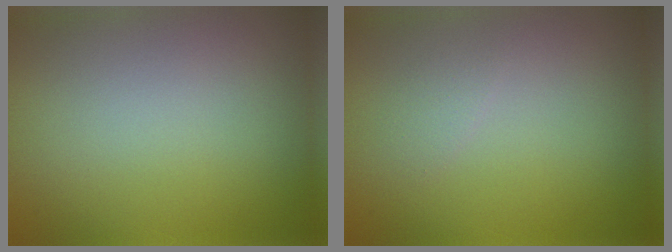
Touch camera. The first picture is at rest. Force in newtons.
{"total": 0.8, "press": 0.8, "slide": 0.1}